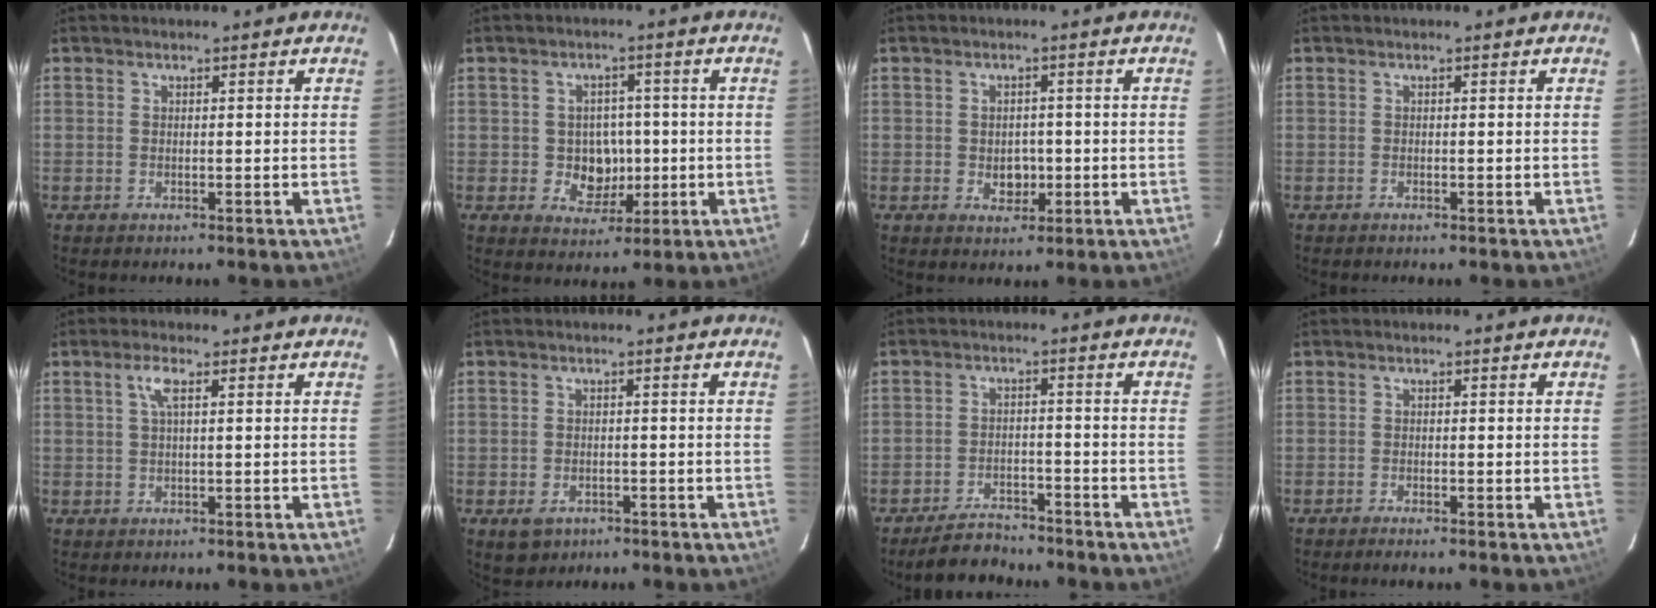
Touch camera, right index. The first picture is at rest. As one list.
[{"total": 6.4, "force": [-0.6, 5.8, 2.8], "torque": [-0.057, 0.010, 0.006]}, {"total": 3.8, "force": [-0.7, 3.1, 2.1], "torque": [-0.035, 0.001, -0.004]}, {"total": 0.0}, {"total": 2.7, "force": [0.9, 0.5, 2.5], "torque": [-0.051, 0.007, 0.017]}, {"total": 4.4, "force": [-2.2, 3.2, 1.9], "torque": [-0.043, -0.003, -0.027]}, {"total": 6.7, "force": [-5.9, 2.7, 1.6], "torque": [-0.051, 0.012, -0.088]}, {"total": 1.4, "force": [-1.2, 0.2, 0.7], "torque": [-0.020, -0.002, -0.023]}]